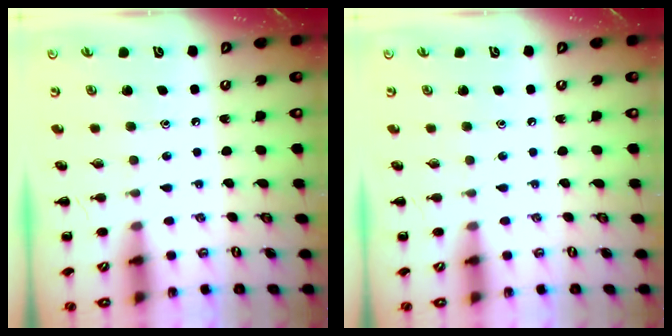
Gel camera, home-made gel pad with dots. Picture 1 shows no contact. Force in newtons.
{"total": 0.0}